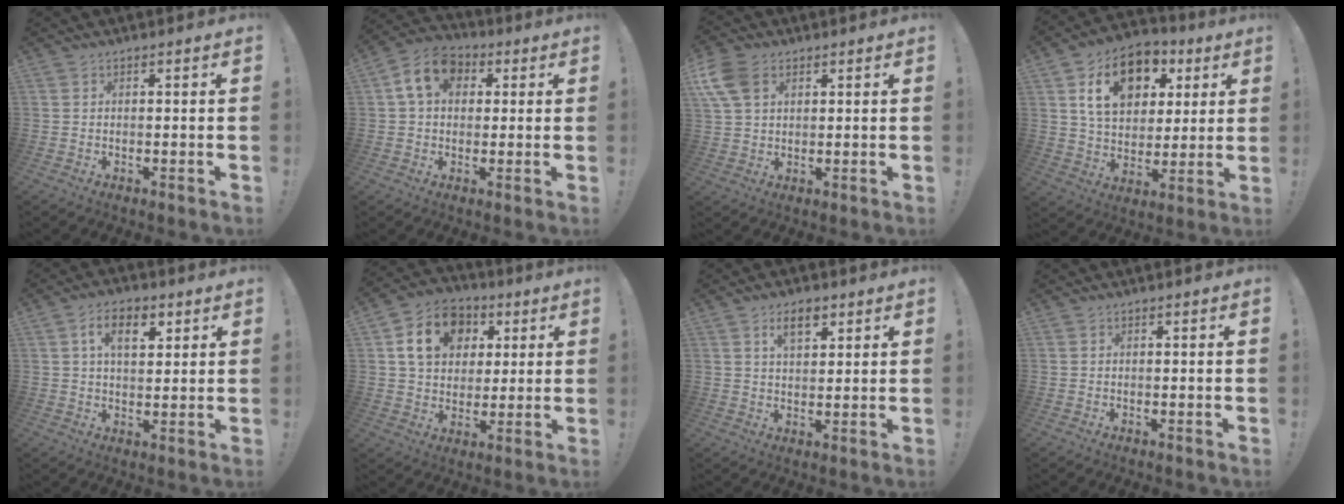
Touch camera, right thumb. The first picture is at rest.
{"total": 10.9, "force": [3.4, 8.1, 6.4], "torque": [-0.111, 0.012, 0.068]}
{"total": 9.4, "force": [3.7, 6.3, 5.9], "torque": [-0.119, -0.009, 0.072]}
{"total": 16.8, "force": [7.1, 11.7, 9.8], "torque": [-0.147, -0.020, 0.130]}
{"total": 8.6, "force": [3.4, 4.7, 6.2], "torque": [-0.088, 0.001, 0.058]}
{"total": 14.7, "force": [4.8, 11.5, 7.7], "torque": [-0.116, -0.003, 0.096]}
{"total": 6.2, "force": [3.3, 3.3, 4.0], "torque": [-0.062, -0.004, 0.057]}
{"total": 0.0}